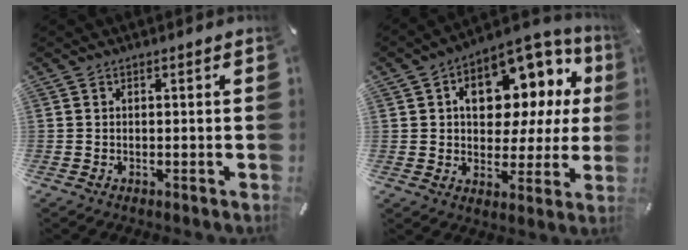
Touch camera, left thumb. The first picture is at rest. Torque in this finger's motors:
{"motor_torque": [2.10, 2.91, 2.02, -0.75, 0.18]}